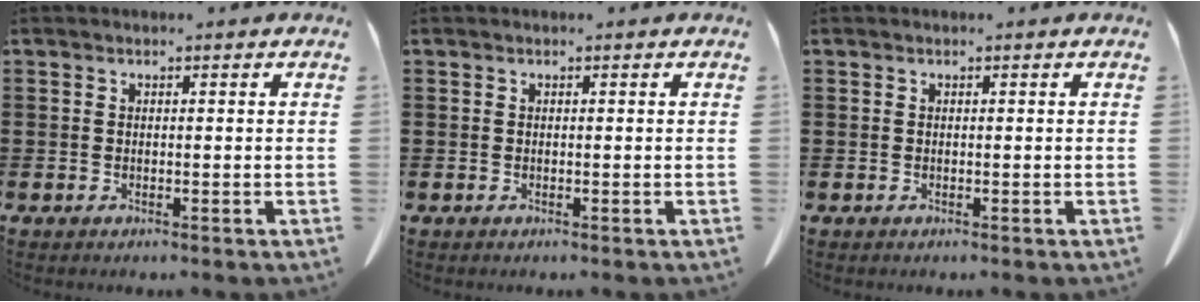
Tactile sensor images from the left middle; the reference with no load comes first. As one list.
[{"total": 0.0}, {"total": 0.0}]